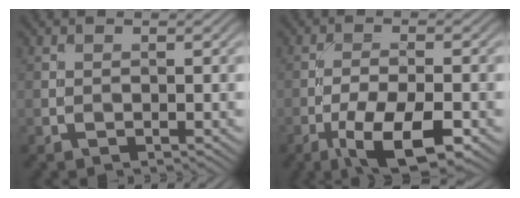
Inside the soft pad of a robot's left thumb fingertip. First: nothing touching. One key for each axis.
{"total": 9.6, "fx": -5.0, "fy": 3.2, "fz": 7.6, "tx": -0.138, "ty": -0.008, "tz": -0.086}